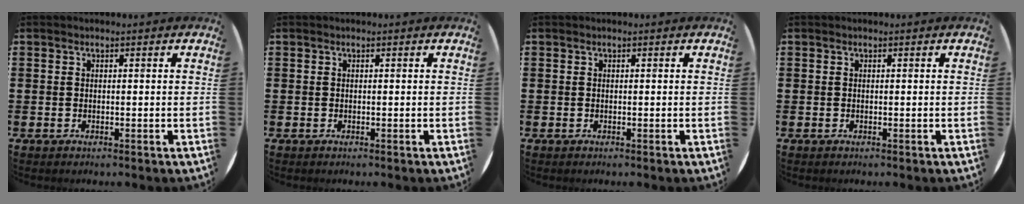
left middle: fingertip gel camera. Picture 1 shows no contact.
{"total": 0.0}
{"total": 0.0}
{"total": 0.0}